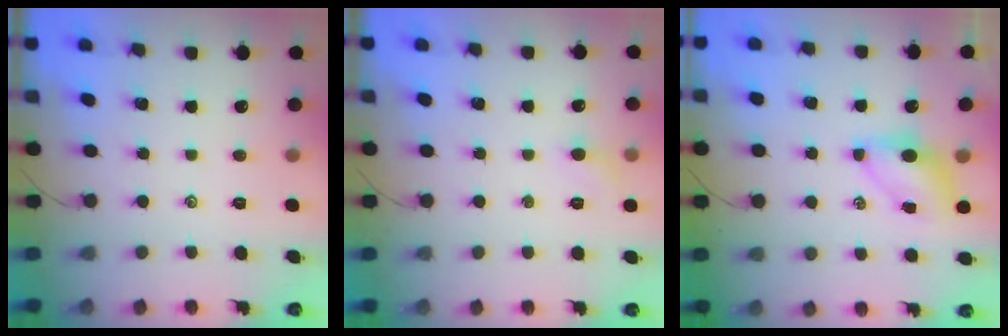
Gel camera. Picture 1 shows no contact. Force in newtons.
{"total": 4.8, "press": 4.5, "slide": 1.5}
{"total": 5.7, "press": 5.6, "slide": 1.0}